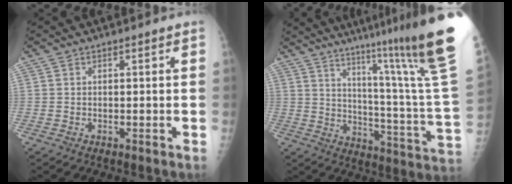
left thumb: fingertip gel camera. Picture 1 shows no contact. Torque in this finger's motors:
{"motor_torque": [3.45, 0.96, 1.40, -1.37, 0.46]}